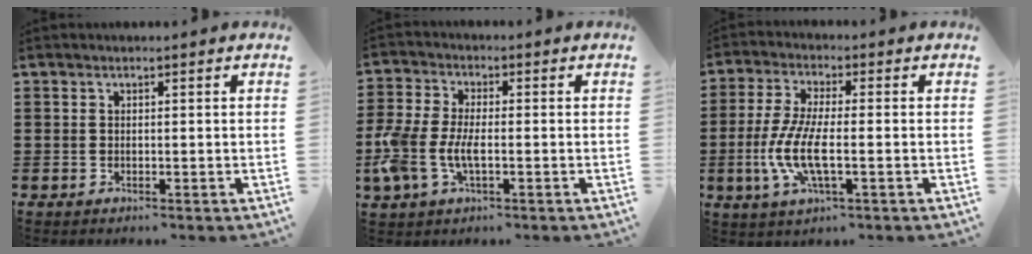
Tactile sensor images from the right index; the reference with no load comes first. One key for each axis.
{"total": 6.4, "fx": -1.8, "fy": 3.2, "fz": 5.2, "tx": -0.131, "ty": -0.006, "tz": -0.040}
{"total": 7.8, "fx": -2.2, "fy": 2.1, "fz": 7.2, "tx": -0.163, "ty": -0.015, "tz": -0.048}